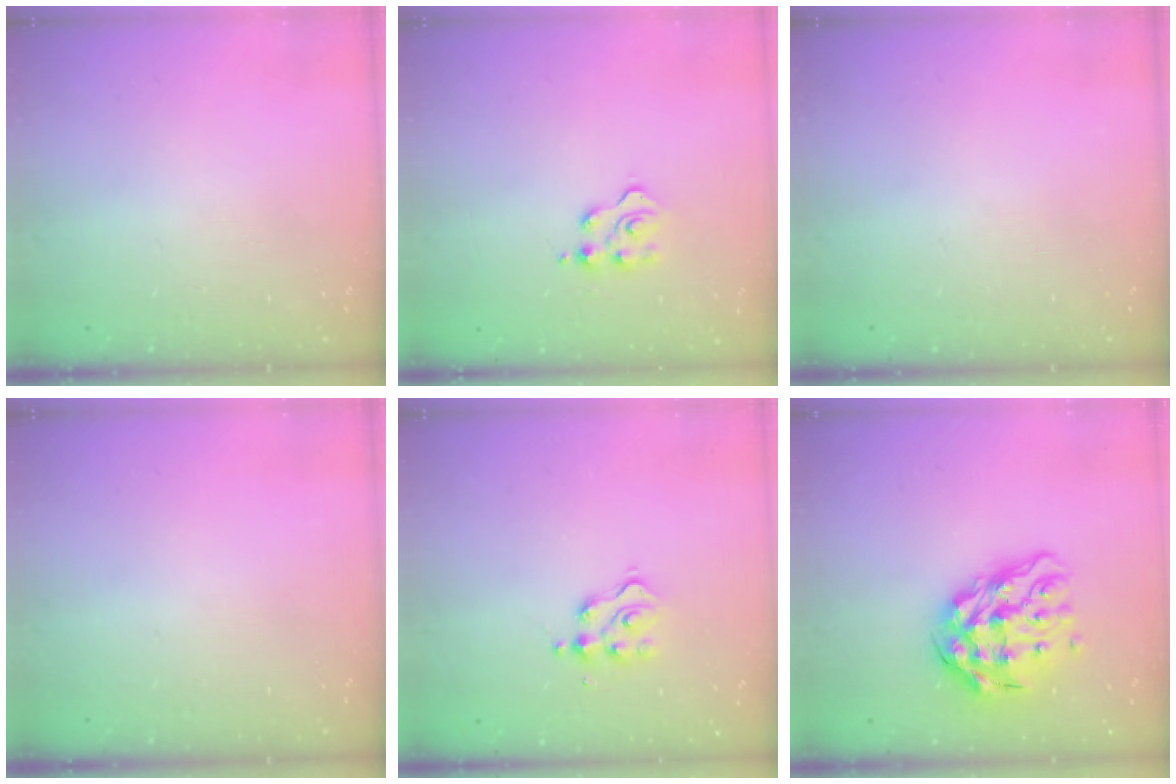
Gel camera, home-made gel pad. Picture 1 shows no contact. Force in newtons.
{"total": 3.7, "press": 3.6, "slide": 0.6}
{"total": 0.0}
{"total": 0.0}
{"total": 3.4, "press": 3.4, "slide": 0.2}
{"total": 14.4, "press": 14.3, "slide": 1.8}